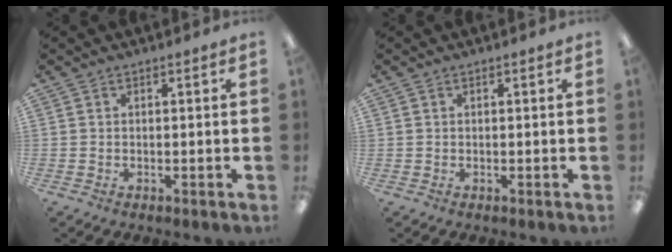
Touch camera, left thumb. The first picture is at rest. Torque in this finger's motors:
{"motor_torque": [-0.24, -0.24, -0.05, 0.17, 0.03]}